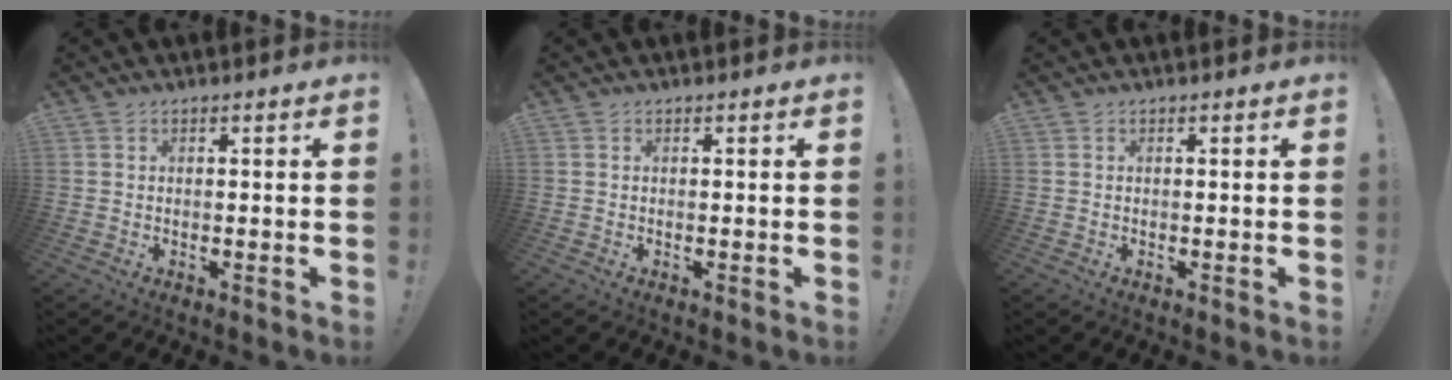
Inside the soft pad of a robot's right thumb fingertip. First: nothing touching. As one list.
[{"total": 0.0}, {"total": 0.0}]